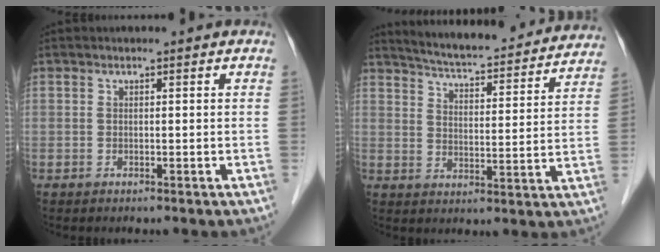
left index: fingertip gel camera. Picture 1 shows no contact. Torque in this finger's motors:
{"motor_torque": [-0.13, -0.61, 0.18, 0.09]}